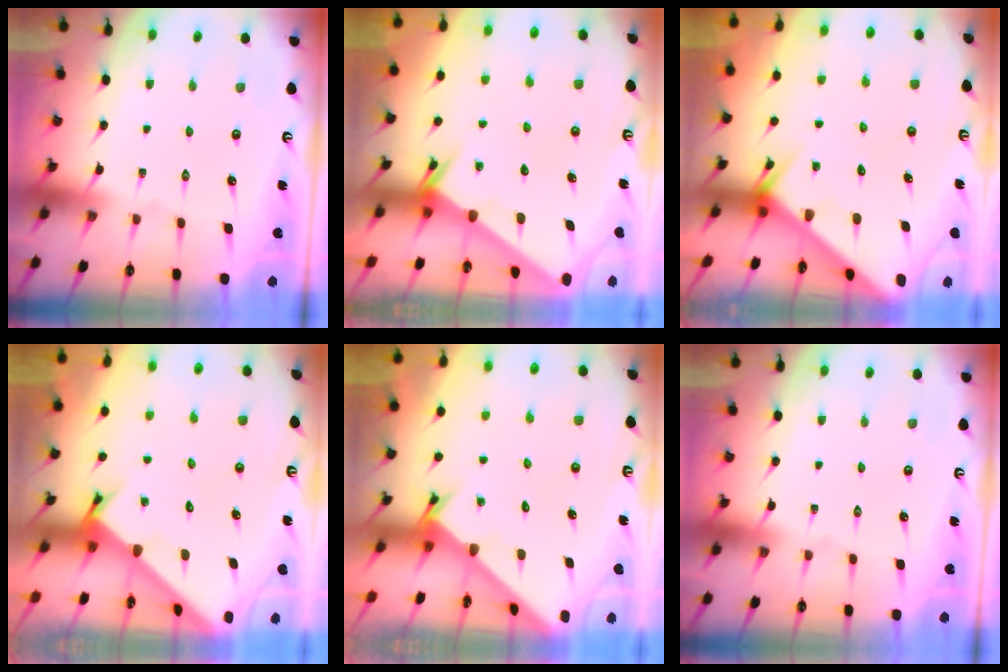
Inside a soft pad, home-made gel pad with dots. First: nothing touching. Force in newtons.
{"total": 2.6, "press": 2.6, "slide": 0.1}
{"total": 4.1, "press": 4.1, "slide": 0.2}
{"total": 2.8, "press": 2.8, "slide": 0.2}
{"total": 2.4, "press": 2.4, "slide": 0.1}
{"total": 0.0}